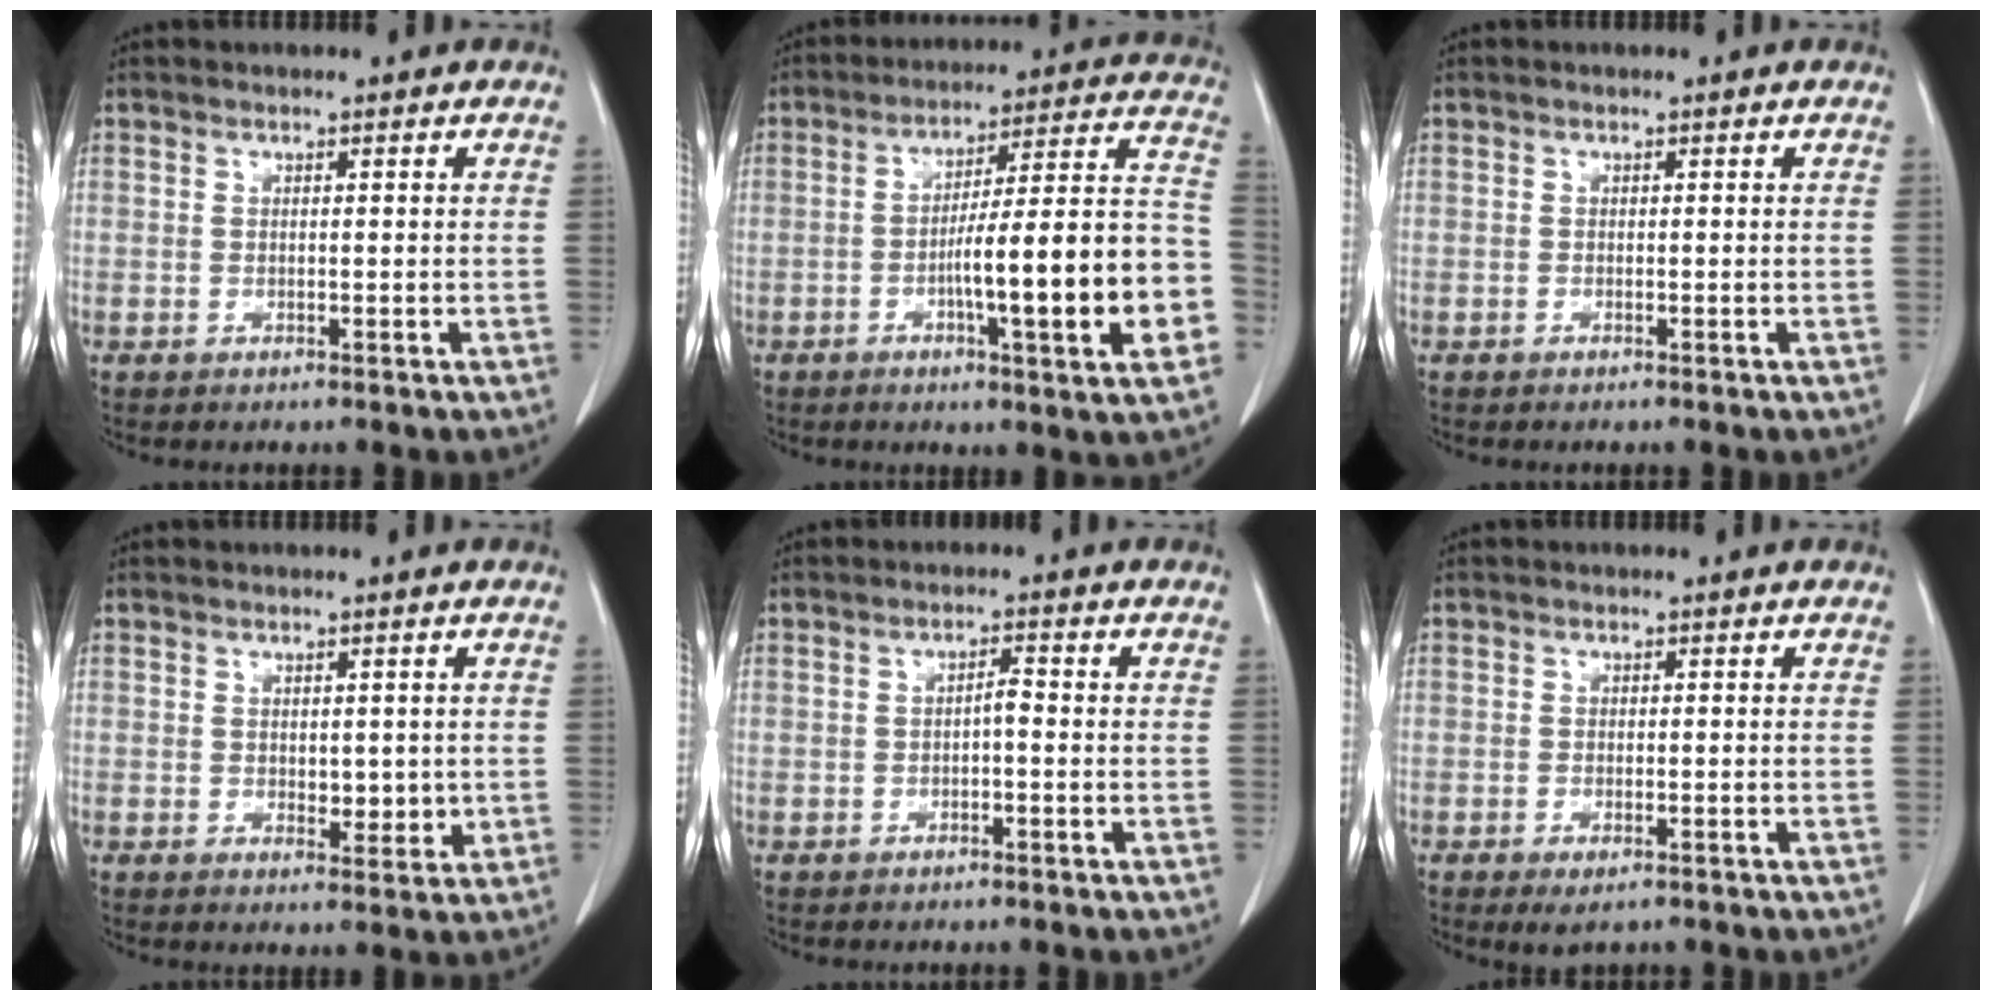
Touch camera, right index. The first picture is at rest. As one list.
[{"total": 18.9, "force": [-5.0, 1.2, 18.2], "torque": [-0.214, 0.021, -0.069]}, {"total": 0.0}, {"total": 3.3, "force": [0.1, 1.9, 2.7], "torque": [-0.031, -0.006, 0.007]}, {"total": 1.6, "force": [-0.4, 0.4, 1.5], "torque": [-0.023, 0.004, -0.008]}, {"total": 2.9, "force": [-1.9, 1.1, 1.8], "torque": [-0.028, -0.005, -0.022]}]